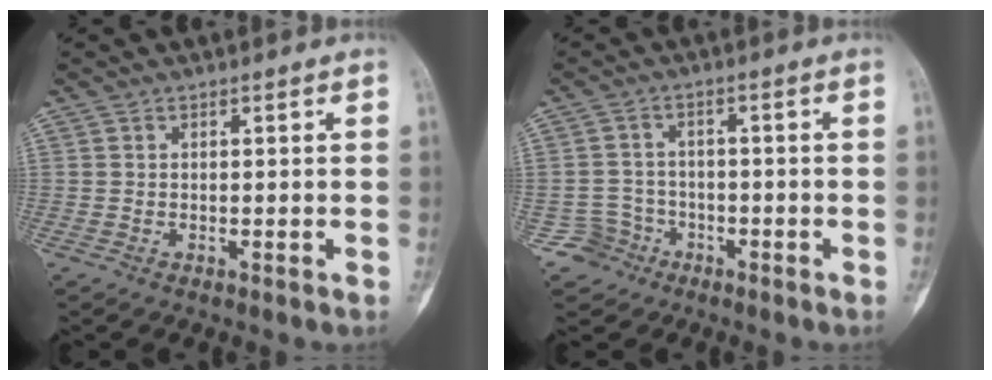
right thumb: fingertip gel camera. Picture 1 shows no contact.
{"total": 4.7, "force": [-2.6, 3.9, -0.3], "torque": [0.035, 0.024, -0.047]}